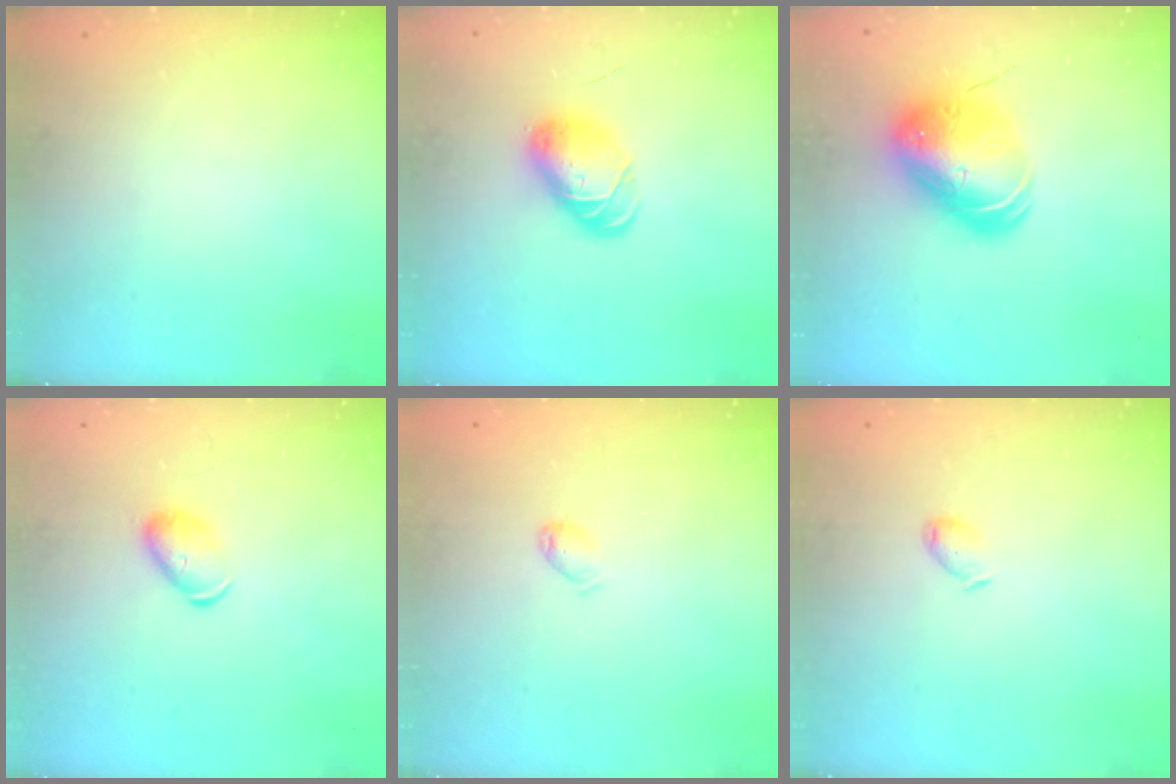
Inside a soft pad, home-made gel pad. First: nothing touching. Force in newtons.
{"total": 8.3, "press": 8.3, "slide": 0.8}
{"total": 13.0, "press": 12.7, "slide": 2.7}
{"total": 5.2, "press": 5.2, "slide": 0.3}
{"total": 3.2, "press": 3.1, "slide": 0.4}
{"total": 3.7, "press": 3.6, "slide": 0.7}